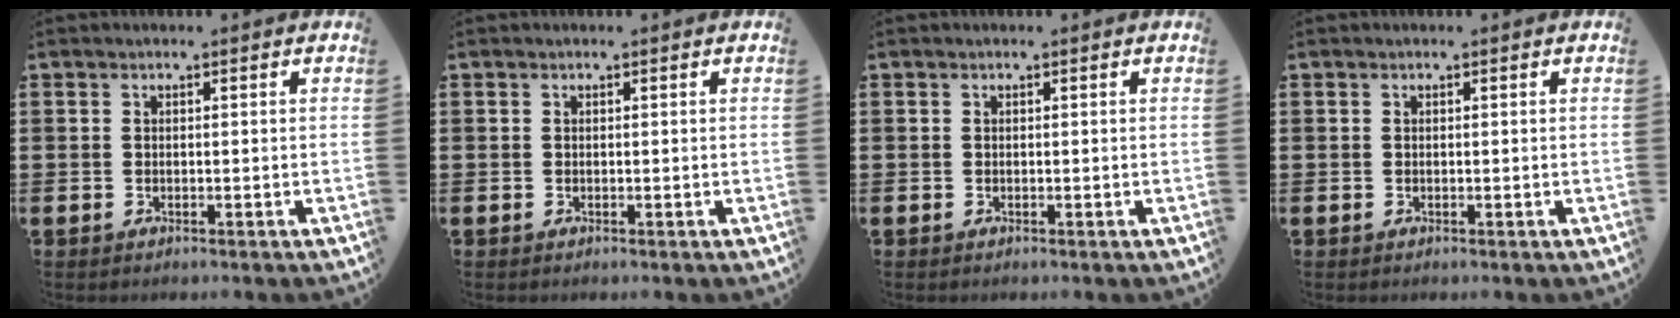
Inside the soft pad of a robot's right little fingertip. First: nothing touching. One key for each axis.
{"total": 0.0}
{"total": 0.0}
{"total": 0.0}